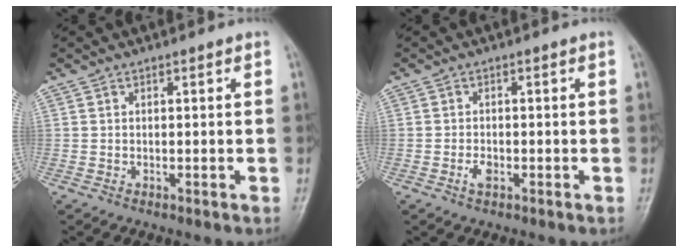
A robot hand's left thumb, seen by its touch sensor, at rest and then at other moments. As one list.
[{"total": 2.0, "force": [-0.9, 1.1, 1.4], "torque": [-0.028, 0.004, -0.018]}]